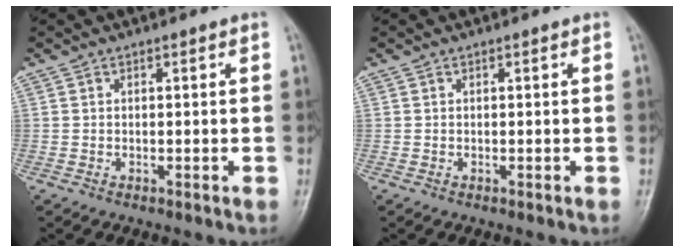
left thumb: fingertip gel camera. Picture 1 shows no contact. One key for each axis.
{"total": 0.0}